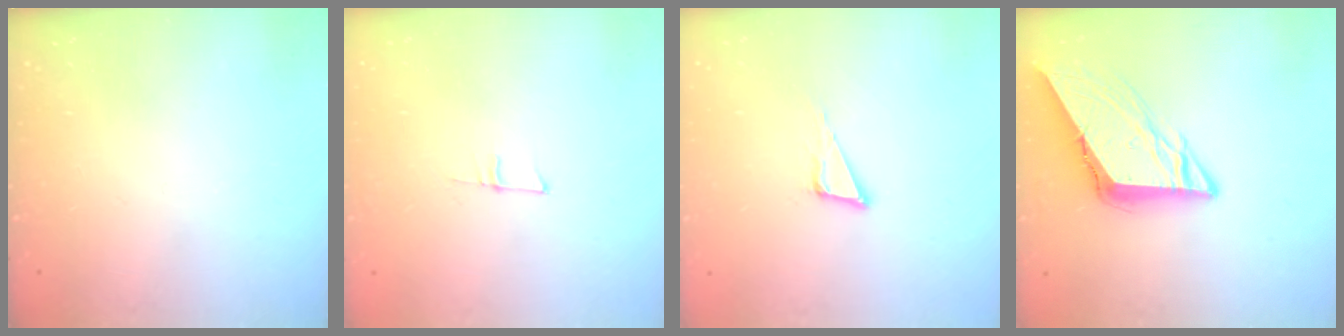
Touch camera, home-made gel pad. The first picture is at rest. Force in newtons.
{"total": 4.8, "press": 4.8, "slide": 0.3}
{"total": 5.5, "press": 4.7, "slide": 2.8}
{"total": 10.7, "press": 10.6, "slide": 1.3}